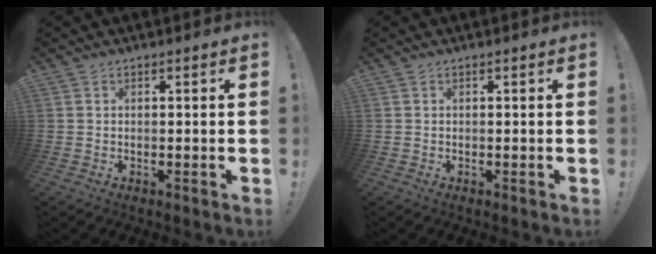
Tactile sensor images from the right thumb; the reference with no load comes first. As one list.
[{"total": 0.0}]